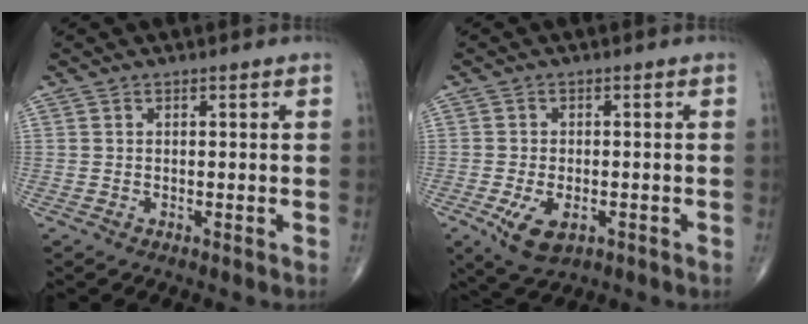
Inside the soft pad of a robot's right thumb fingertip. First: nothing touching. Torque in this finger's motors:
{"motor_torque": [0.03, 0.25, 0.30, 0.18, 0.06]}